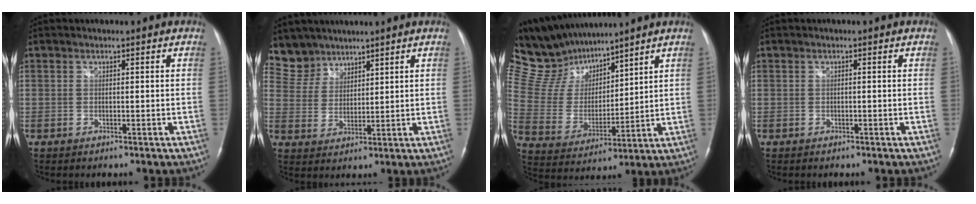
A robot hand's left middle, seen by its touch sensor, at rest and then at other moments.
{"total": 5.8, "force": [5.0, 2.8, -0.6], "torque": [0.012, 0.005, 0.108]}
{"total": 13.5, "force": [12.2, 3.9, 4.3], "torque": [-0.106, 0.019, 0.245]}
{"total": 0.0}